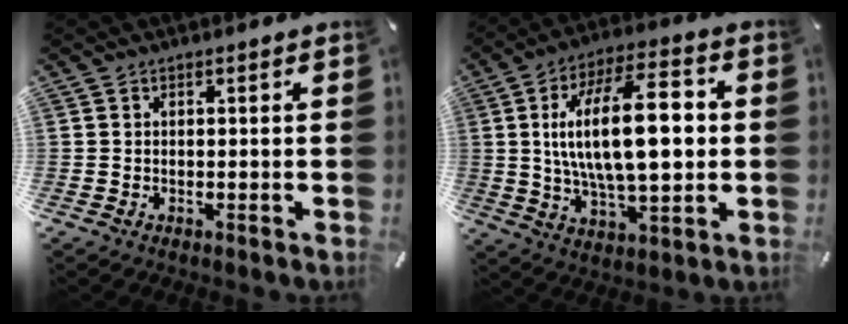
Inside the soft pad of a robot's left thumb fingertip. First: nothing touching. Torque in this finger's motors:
{"motor_torque": [2.51, 2.51, 1.86, -0.92, 0.31]}